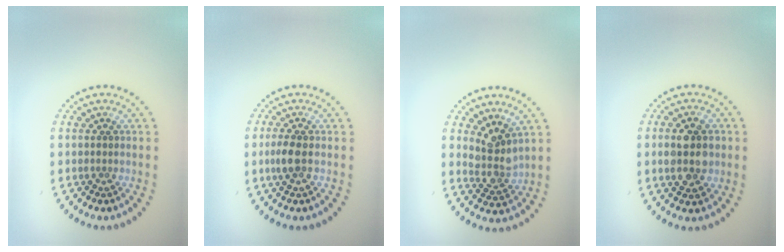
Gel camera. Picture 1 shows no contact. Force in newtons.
{"total": 1.7, "press": 1.7, "slide": 0.4}
{"total": 3.1, "press": 2.5, "slide": 1.9}
{"total": 4.5, "press": 4.5, "slide": 0.1}